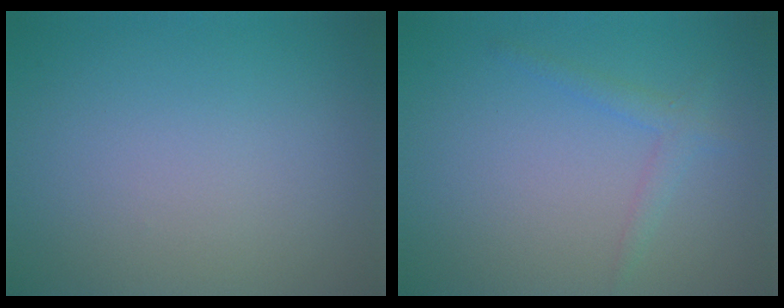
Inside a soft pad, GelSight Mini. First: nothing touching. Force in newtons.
{"total": 1.5, "press": 1.5, "slide": 0.0}